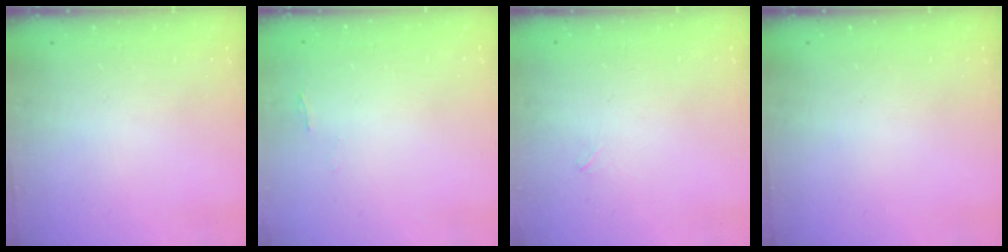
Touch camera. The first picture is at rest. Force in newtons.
{"total": 0.7, "press": 0.6, "slide": 0.4}
{"total": 2.8, "press": 2.7, "slide": 0.6}
{"total": 0.0}